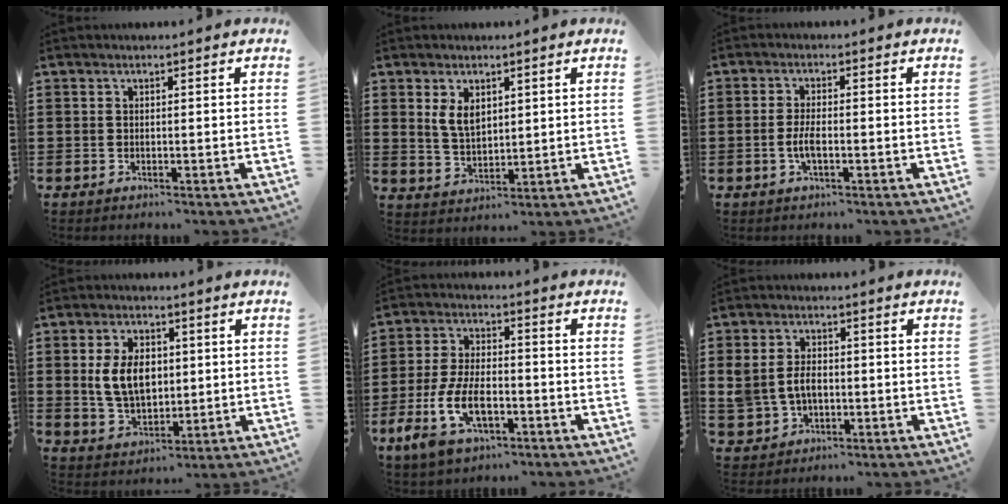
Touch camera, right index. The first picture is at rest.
{"total": 4.1, "force": [1.8, 2.5, 2.7], "torque": [-0.052, 0.004, 0.031]}
{"total": 3.0, "force": [-0.8, 0.8, 2.8], "torque": [-0.063, -0.003, -0.019]}
{"total": 7.7, "force": [0.9, 5.1, 5.7], "torque": [-0.125, 0.011, 0.011]}
{"total": 9.4, "force": [-3.8, 4.6, 7.3], "torque": [-0.173, -0.005, -0.074]}
{"total": 4.7, "force": [-0.2, 3.5, 3.1], "torque": [-0.077, 0.006, -0.009]}